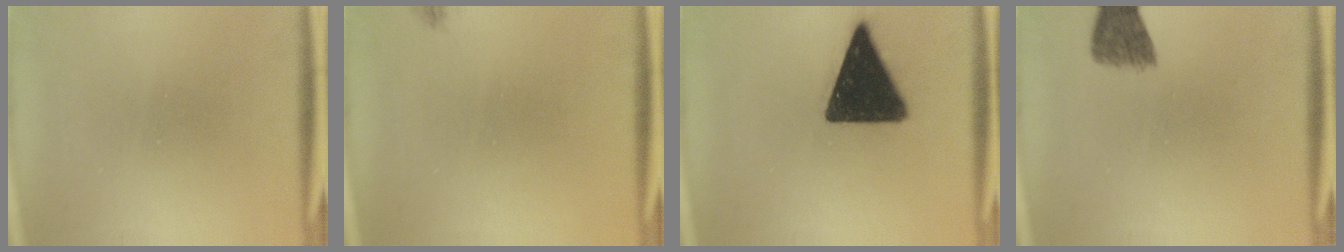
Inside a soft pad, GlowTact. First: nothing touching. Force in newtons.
{"total": 0.7}
{"total": 17.4}
{"total": 5.1}